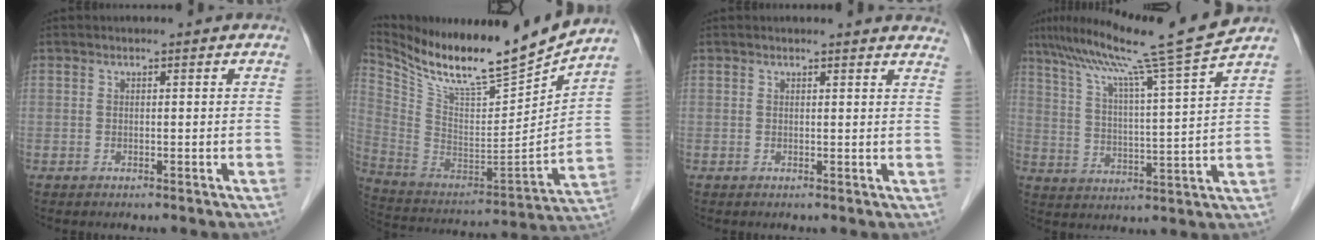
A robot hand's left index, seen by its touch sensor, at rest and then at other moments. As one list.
[{"total": 18.9, "force": [17.0, 0.4, 8.3], "torque": [-0.166, -0.047, 0.299]}, {"total": 7.0, "force": [6.9, 0.4, 1.3], "torque": [-0.003, -0.014, 0.046]}, {"total": 15.0, "force": [12.3, -3.3, 8.0], "torque": [-0.135, -0.017, 0.189]}]